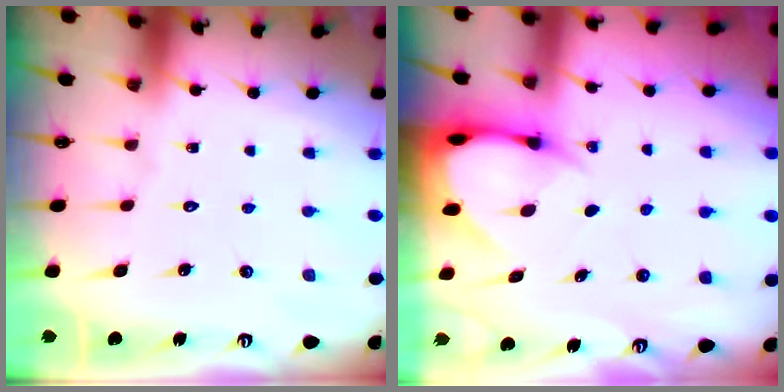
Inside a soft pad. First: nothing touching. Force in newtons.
{"total": 4.7, "press": 4.7, "slide": 0.6}